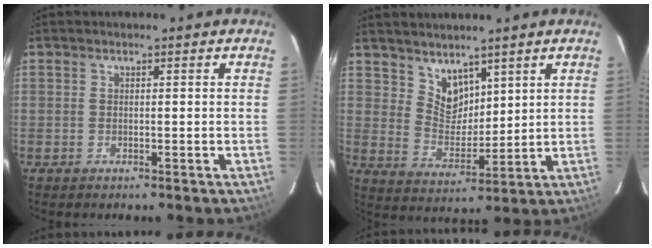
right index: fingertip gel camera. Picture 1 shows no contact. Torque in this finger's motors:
{"motor_torque": [-0.31, 0.26, -0.05, 0.00]}